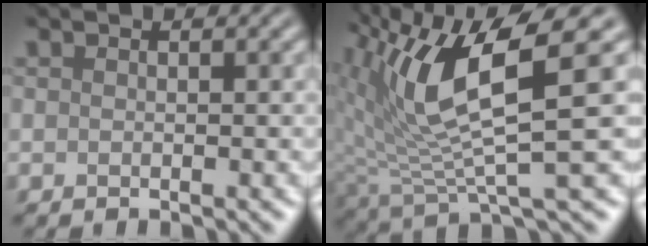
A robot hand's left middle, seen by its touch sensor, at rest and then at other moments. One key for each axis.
{"total": 9.4, "fx": 3.1, "fy": 2.5, "fz": 8.5, "tx": -0.169, "ty": -0.005, "tz": 0.059}